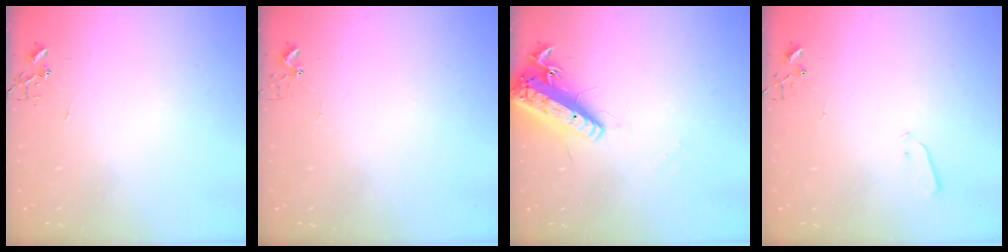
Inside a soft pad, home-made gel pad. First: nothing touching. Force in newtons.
{"total": 2.7, "press": 2.7, "slide": 0.3}
{"total": 17.2, "press": 16.8, "slide": 3.6}
{"total": 3.3, "press": 3.2, "slide": 0.7}